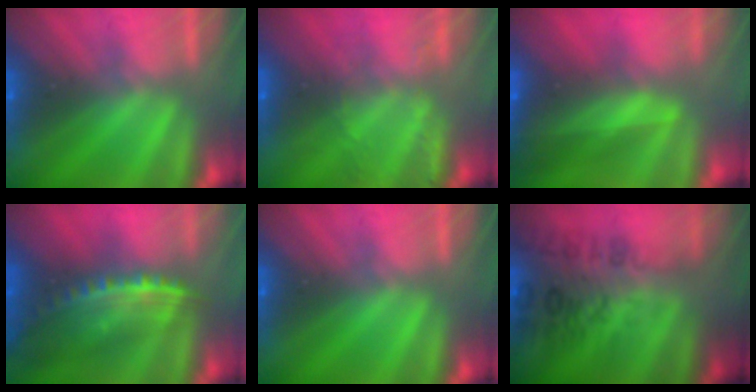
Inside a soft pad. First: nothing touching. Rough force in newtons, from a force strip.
{"total": 2.2}
{"total": 6.9}
{"total": 8.0}
{"total": 0.0}
{"total": 2.7}